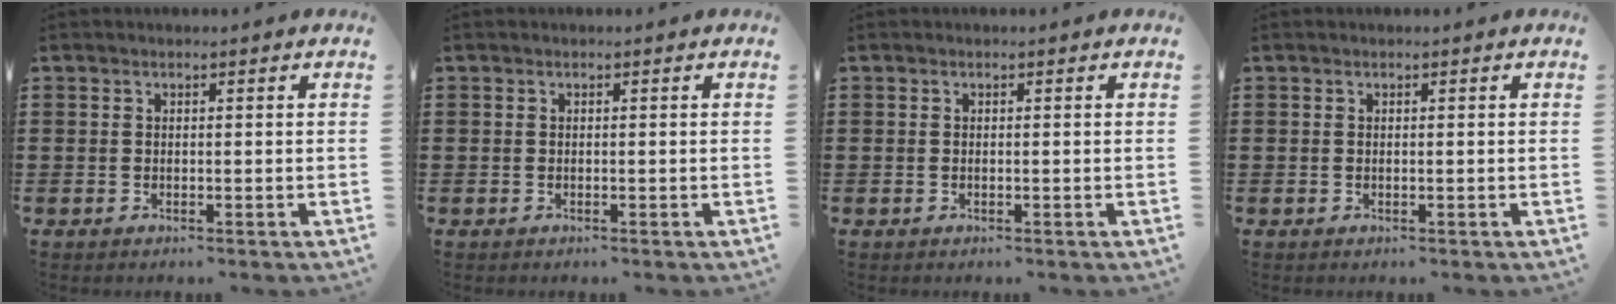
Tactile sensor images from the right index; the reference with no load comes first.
{"total": 0.0}
{"total": 0.0}
{"total": 0.0}